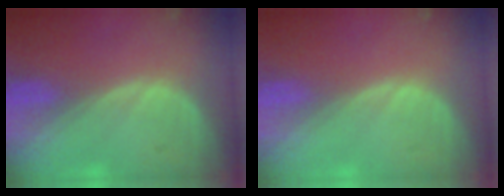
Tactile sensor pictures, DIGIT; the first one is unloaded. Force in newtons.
{"total": 0.0}